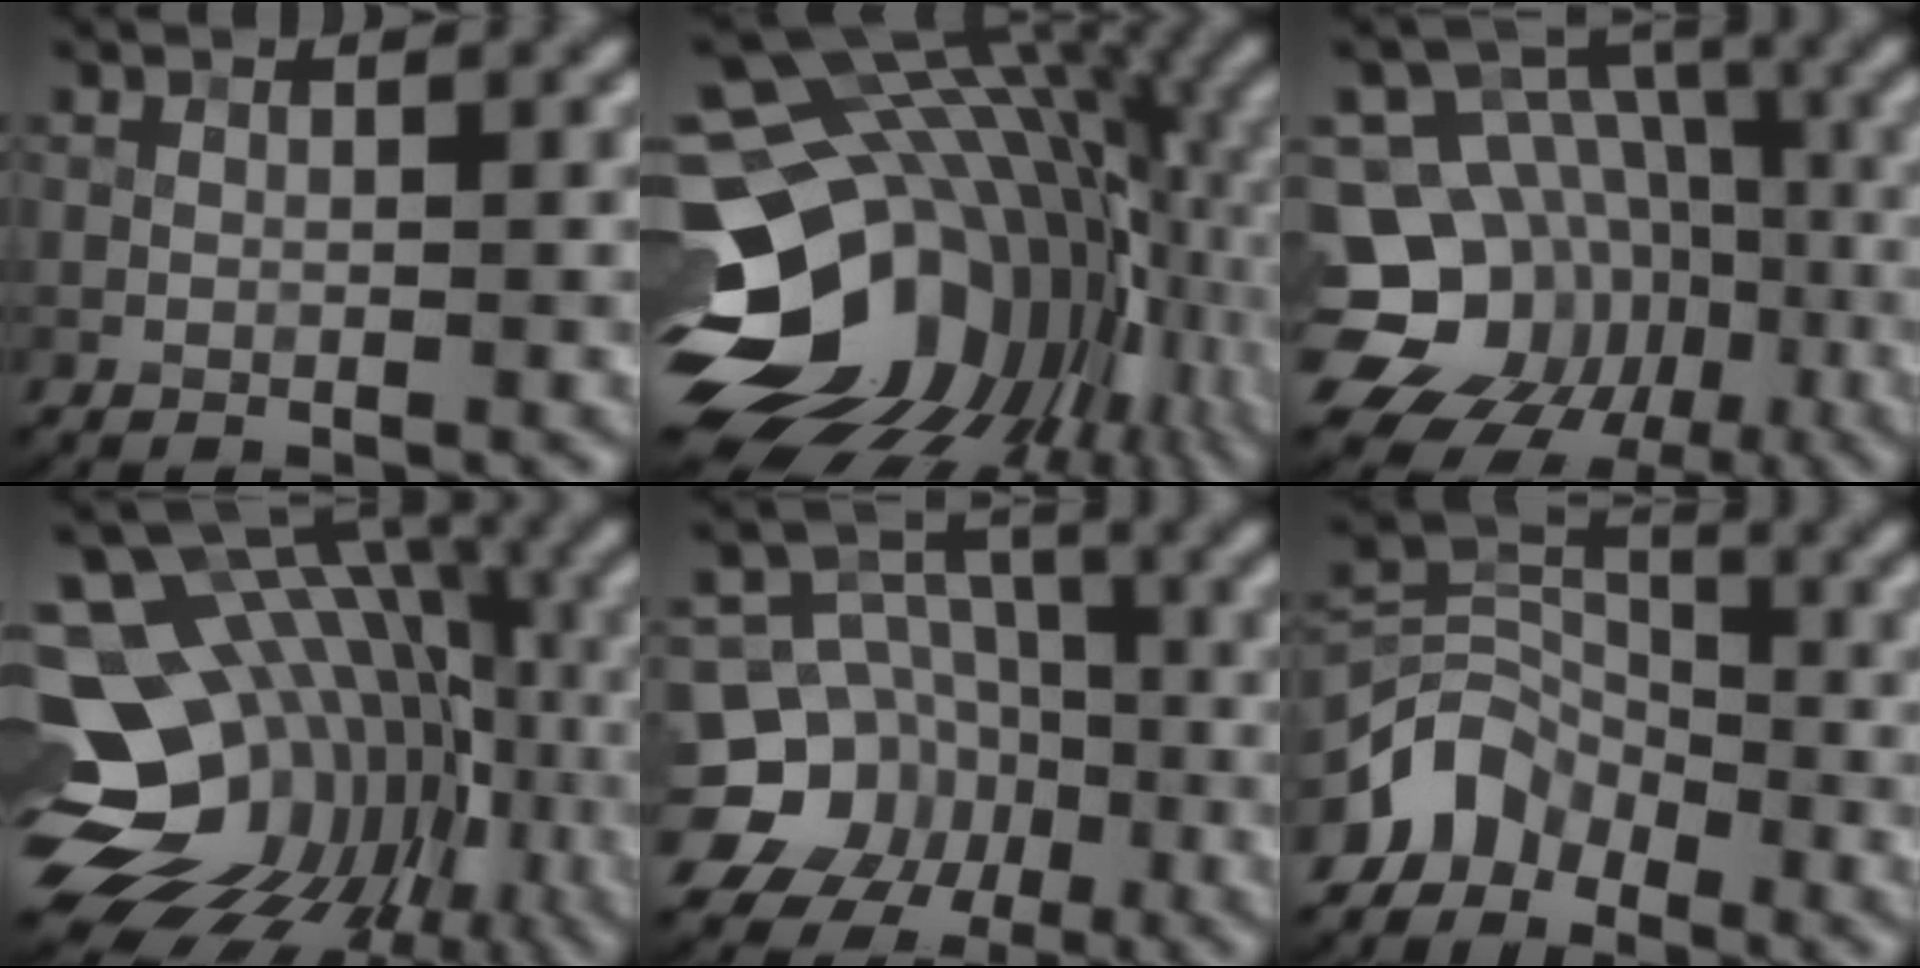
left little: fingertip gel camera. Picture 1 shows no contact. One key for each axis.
{"total": 18.7, "fx": -1.8, "fy": 13.2, "fz": 13.1, "tx": -0.243, "ty": -0.021, "tz": -0.017}
{"total": 16.5, "fx": -6.1, "fy": 14.0, "fz": 6.1, "tx": -0.119, "ty": -0.004, "tz": -0.110}
{"total": 17.7, "fx": -3.9, "fy": 12.6, "fz": 11.8, "tx": -0.175, "ty": 0.004, "tz": -0.034}
{"total": 12.3, "fx": -5.6, "fy": 10.3, "fz": 3.8, "tx": -0.060, "ty": -0.018, "tz": -0.112}
{"total": 4.5, "fx": -3.3, "fy": 2.7, "fz": 1.2, "tx": -0.013, "ty": 0.007, "tz": -0.074}